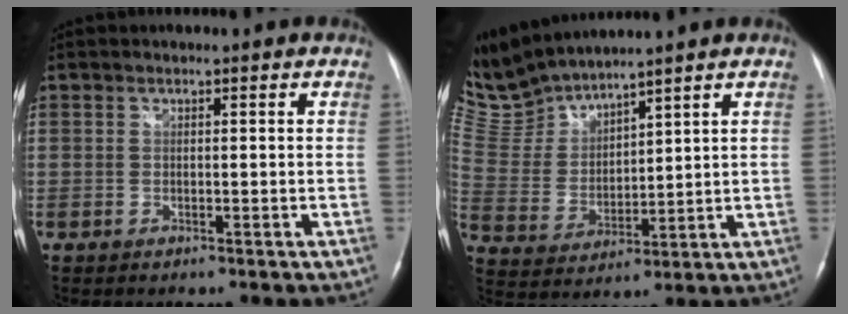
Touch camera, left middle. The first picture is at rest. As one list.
[{"total": 9.5, "force": [9.5, 0.1, 0.8], "torque": [-0.050, 0.010, 0.217]}]